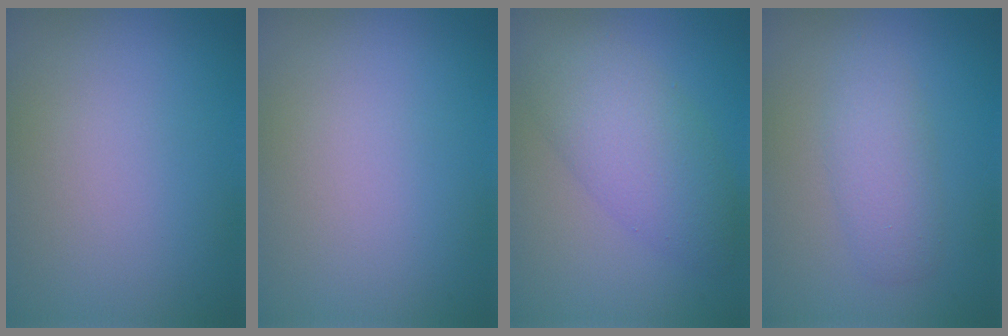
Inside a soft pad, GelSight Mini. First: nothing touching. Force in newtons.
{"total": 0.0}
{"total": 5.4, "press": 5.4, "slide": 0.2}
{"total": 2.9, "press": 2.9, "slide": 0.1}